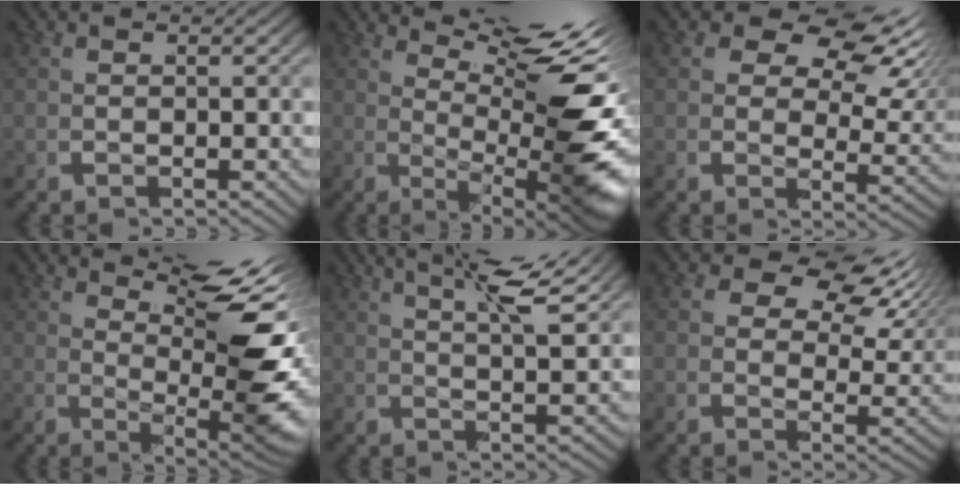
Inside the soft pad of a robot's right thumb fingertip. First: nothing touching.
{"total": 12.7, "force": [2.1, 4.8, 11.5], "torque": [-0.163, -0.016, 0.043]}
{"total": 7.5, "force": [3.7, 4.1, 5.1], "torque": [-0.066, 0.002, 0.050]}
{"total": 11.4, "force": [2.5, 4.0, 10.3], "torque": [-0.142, -0.009, 0.049]}
{"total": 5.8, "force": [4.1, 1.3, 3.9], "torque": [-0.060, 0.011, 0.060]}
{"total": 7.1, "force": [4.1, 3.6, 4.5], "torque": [-0.056, 0.006, 0.055]}